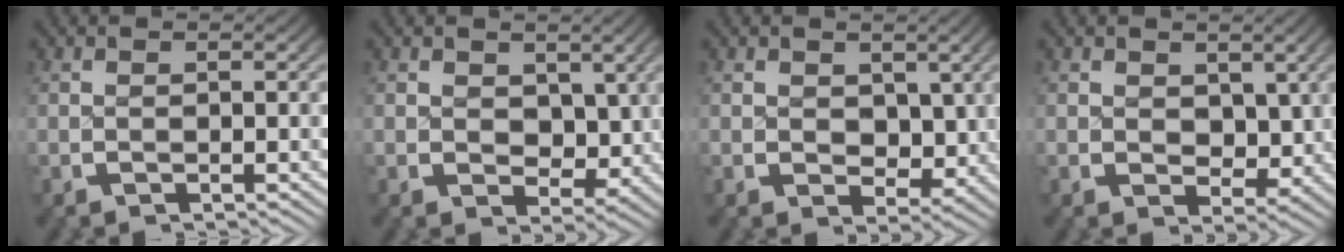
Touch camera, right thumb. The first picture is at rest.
{"total": 4.0, "force": [1.2, 3.0, 2.5], "torque": [-0.042, -0.027, 0.033]}
{"total": 3.8, "force": [1.1, 2.8, 2.3], "torque": [-0.041, -0.027, 0.031]}
{"total": 3.3, "force": [1.1, 2.4, 2.0], "torque": [-0.033, -0.025, 0.031]}